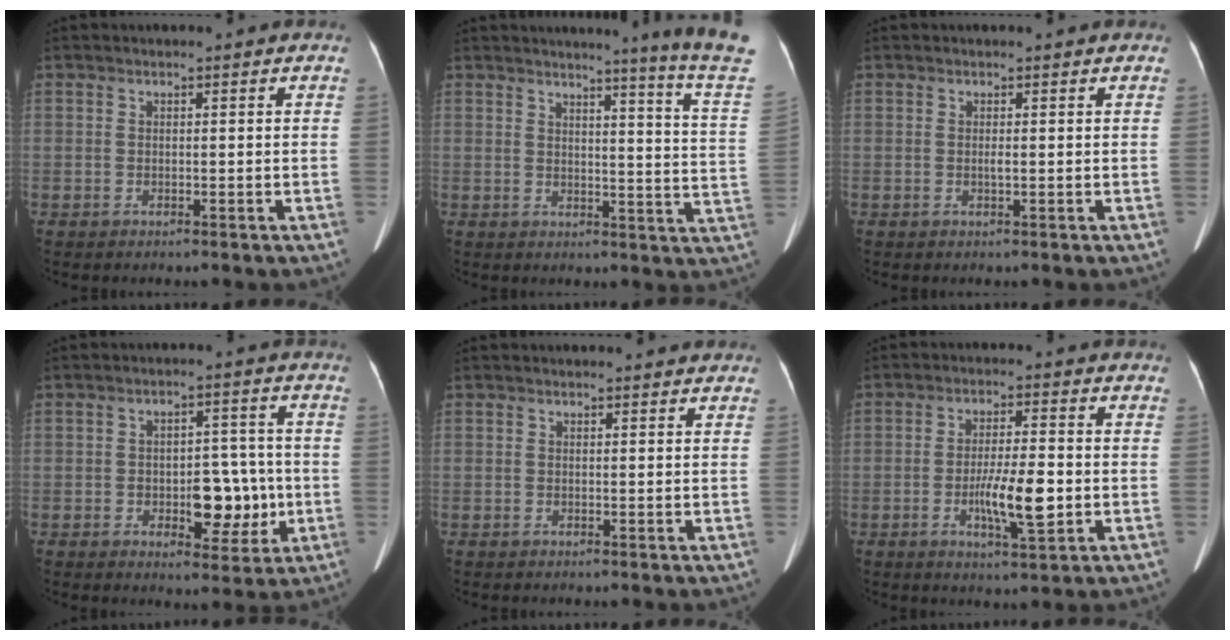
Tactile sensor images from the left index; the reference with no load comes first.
{"total": 14.0, "force": [12.0, -3.5, 6.3], "torque": [-0.085, -0.119, 0.121]}
{"total": 0.7, "force": [-0.1, 0.1, 0.7], "torque": [-0.017, -0.012, -0.004]}
{"total": 7.2, "force": [-2.0, 4.0, 5.7], "torque": [-0.068, -0.007, -0.025]}
{"total": 3.3, "force": [3.1, 0.6, 0.9], "torque": [-0.009, -0.008, 0.025]}
{"total": 7.2, "force": [-2.2, 1.1, 6.7], "torque": [-0.119, -0.028, -0.039]}